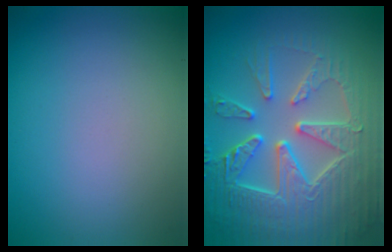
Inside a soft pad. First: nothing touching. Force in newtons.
{"total": 8.6, "press": 6.2, "slide": 6.0}